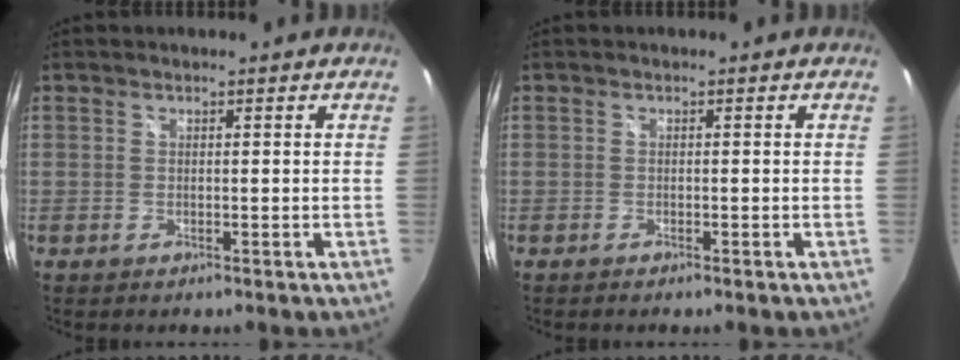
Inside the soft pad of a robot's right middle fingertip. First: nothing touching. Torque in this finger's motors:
{"motor_torque": [-0.19, -0.12, -0.04, -0.01]}